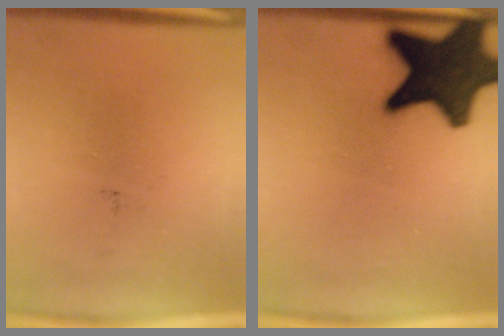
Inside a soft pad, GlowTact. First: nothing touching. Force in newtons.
{"total": 17.7}